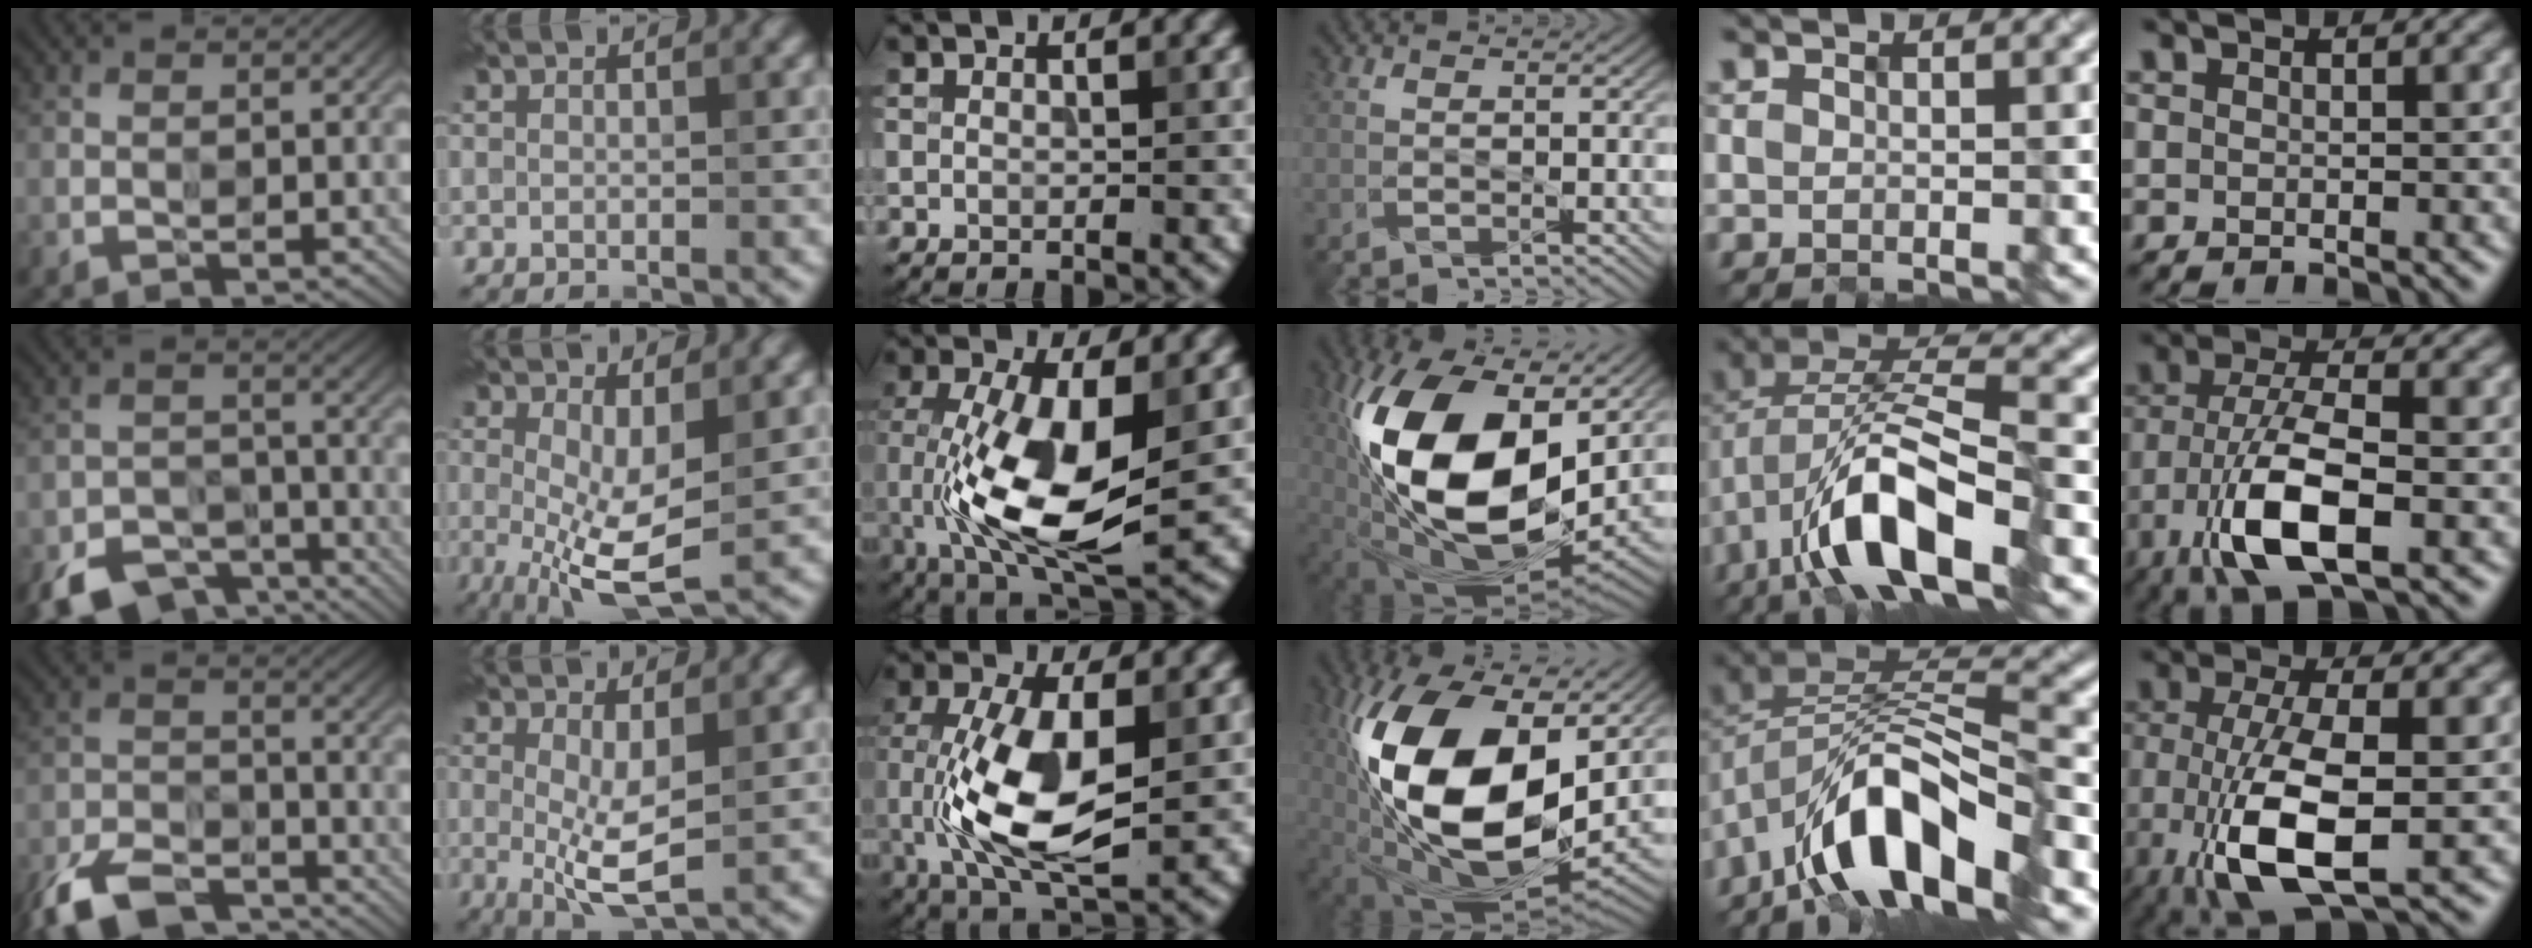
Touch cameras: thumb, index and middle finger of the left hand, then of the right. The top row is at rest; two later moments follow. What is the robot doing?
{"motion": "insert", "object": "pen cap and body"}